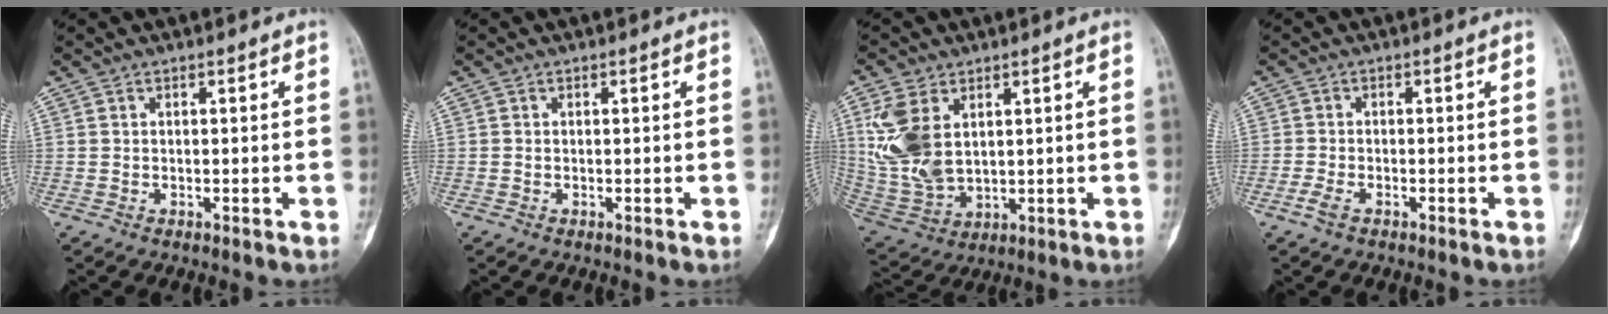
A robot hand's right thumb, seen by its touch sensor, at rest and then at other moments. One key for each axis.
{"total": 0.0}
{"total": 12.5, "fx": 3.4, "fy": 8.0, "fz": 9.0, "tx": -0.186, "ty": -0.010, "tz": 0.083}
{"total": 2.3, "fx": -1.4, "fy": 0.9, "fz": 1.6, "tx": -0.038, "ty": 0.005, "tz": -0.031}